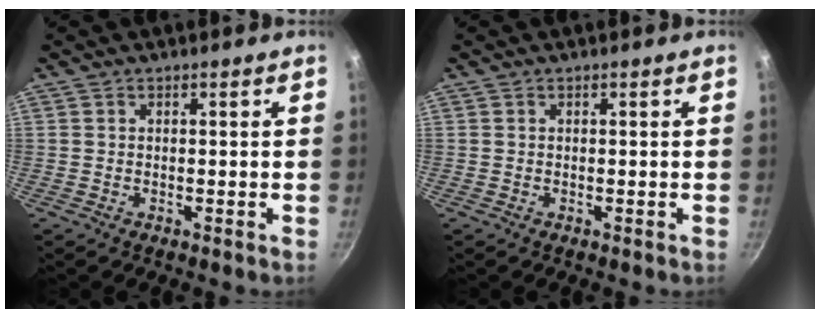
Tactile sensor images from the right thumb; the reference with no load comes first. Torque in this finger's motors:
{"motor_torque": [-0.01, 0.00, 0.00, 0.00, 0.03]}